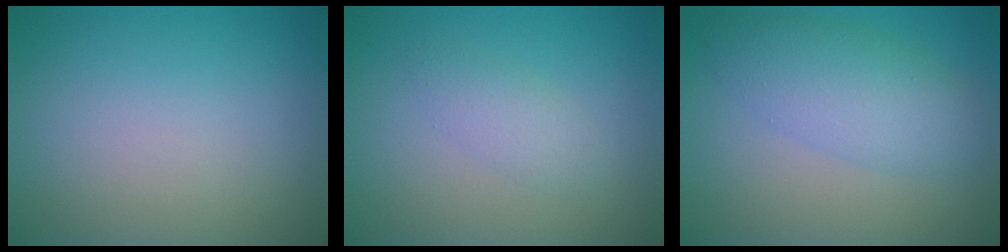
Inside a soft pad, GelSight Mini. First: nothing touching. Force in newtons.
{"total": 1.8, "press": 1.8, "slide": 0.1}
{"total": 4.7, "press": 4.7, "slide": 0.0}